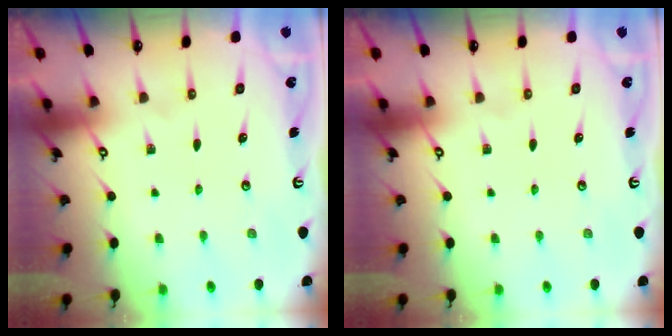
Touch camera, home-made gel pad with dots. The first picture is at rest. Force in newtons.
{"total": 0.0}